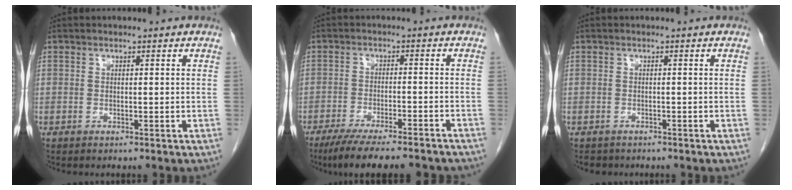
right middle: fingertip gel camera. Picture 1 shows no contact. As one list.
[{"total": 14.8, "force": [-12.6, 1.8, 7.6], "torque": [-0.112, -0.024, -0.180]}, {"total": 1.8, "force": [-1.5, 1.0, 0.2], "torque": [-0.009, 0.000, -0.021]}]